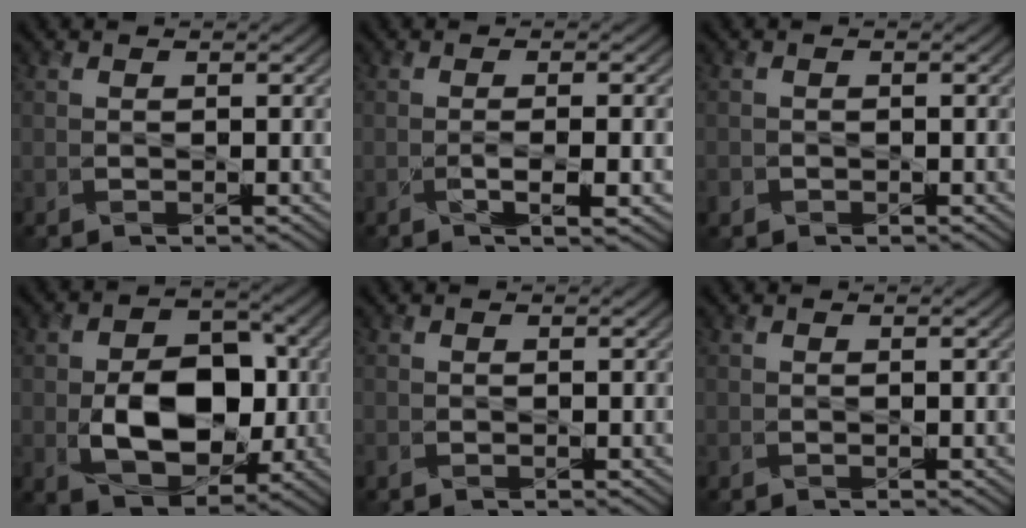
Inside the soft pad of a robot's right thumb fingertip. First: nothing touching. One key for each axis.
{"total": 2.6, "fx": -0.9, "fy": 0.1, "fz": 2.5, "tx": -0.045, "ty": 0.000, "tz": -0.015}
{"total": 0.9, "fx": -0.6, "fy": 0.7, "fz": 0.0, "tx": 0.002, "ty": -0.006, "tz": -0.015}
{"total": 10.5, "fx": -1.7, "fy": 7.0, "fz": 7.7, "tx": -0.136, "ty": -0.002, "tz": -0.030}
{"total": 0.0}
{"total": 0.0}